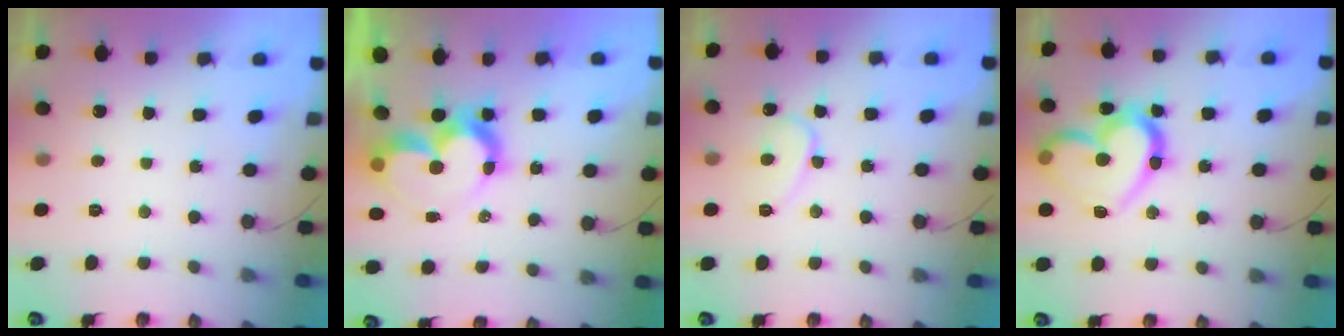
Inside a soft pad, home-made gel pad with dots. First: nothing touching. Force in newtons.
{"total": 10.5, "press": 10.4, "slide": 1.0}
{"total": 8.3, "press": 8.3, "slide": 0.9}
{"total": 18.6, "press": 18.5, "slide": 1.8}